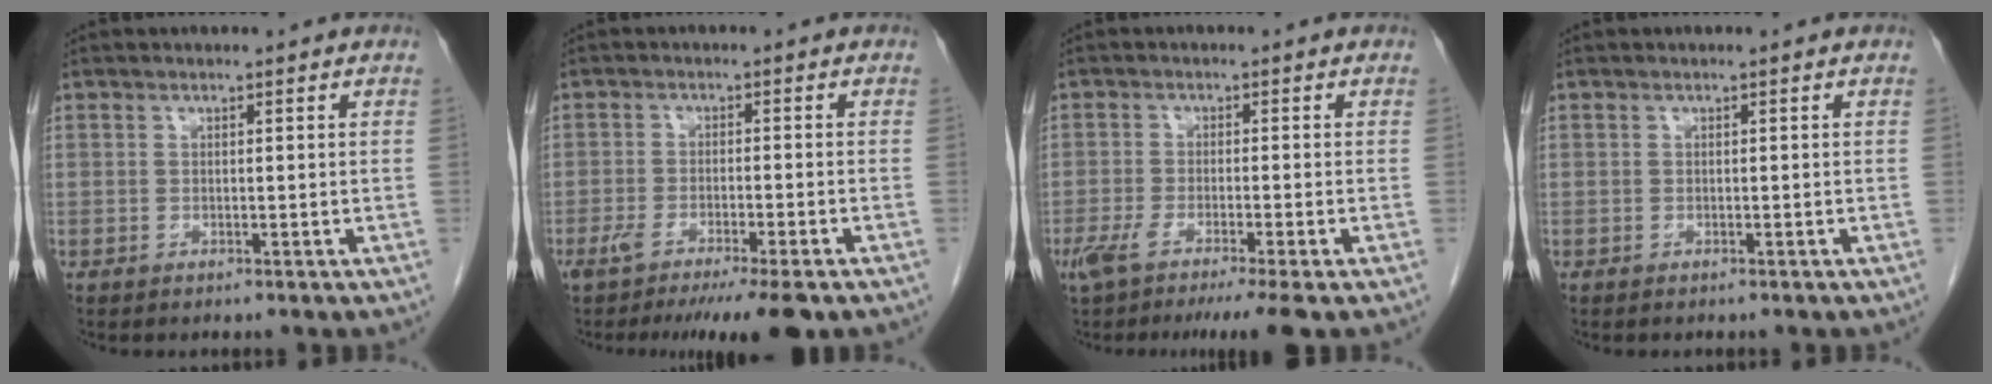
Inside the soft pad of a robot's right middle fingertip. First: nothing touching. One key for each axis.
{"total": 10.4, "fx": -7.9, "fy": 0.3, "fz": 6.7, "tx": -0.087, "ty": -0.021, "tz": -0.120}
{"total": 8.9, "fx": -6.4, "fy": -0.2, "fz": 6.2, "tx": -0.092, "ty": -0.018, "tz": -0.102}
{"total": 0.5, "fx": -0.5, "fy": 0.1, "fz": 0.3, "tx": -0.003, "ty": 0.000, "tz": -0.005}